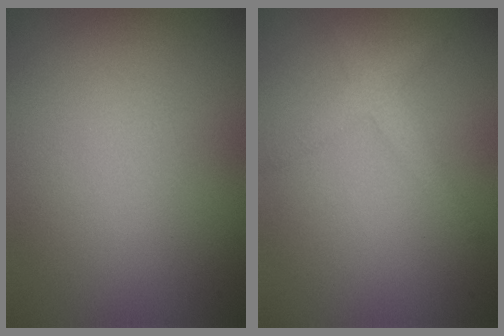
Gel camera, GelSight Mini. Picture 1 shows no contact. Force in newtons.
{"total": 1.8, "press": 1.8, "slide": 0.1}